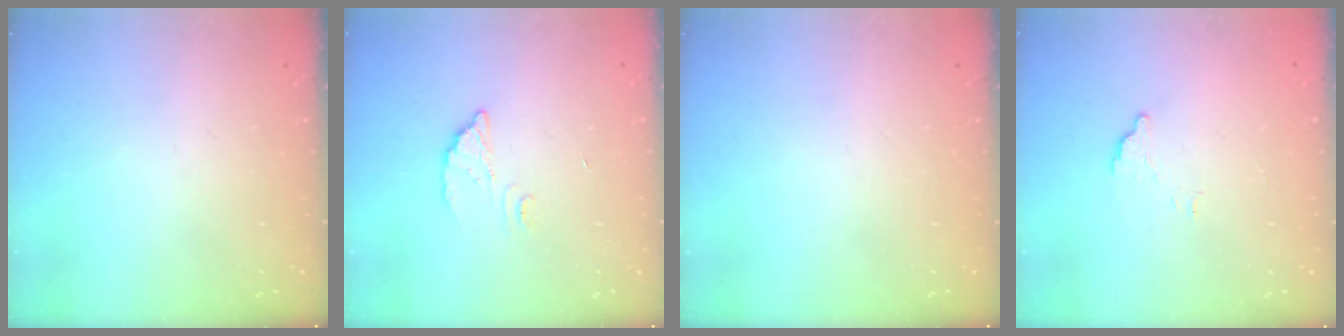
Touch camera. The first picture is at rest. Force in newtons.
{"total": 3.7, "press": 3.7, "slide": 0.2}
{"total": 0.0}
{"total": 3.6, "press": 3.6, "slide": 0.2}